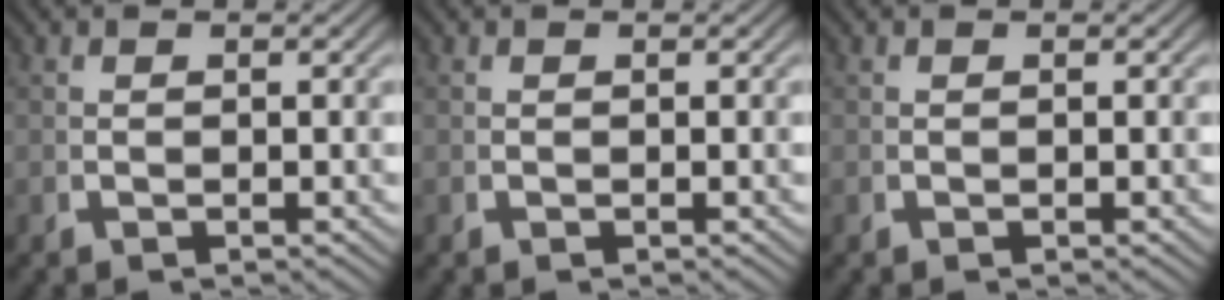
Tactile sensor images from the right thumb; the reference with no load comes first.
{"total": 0.0}
{"total": 0.0}